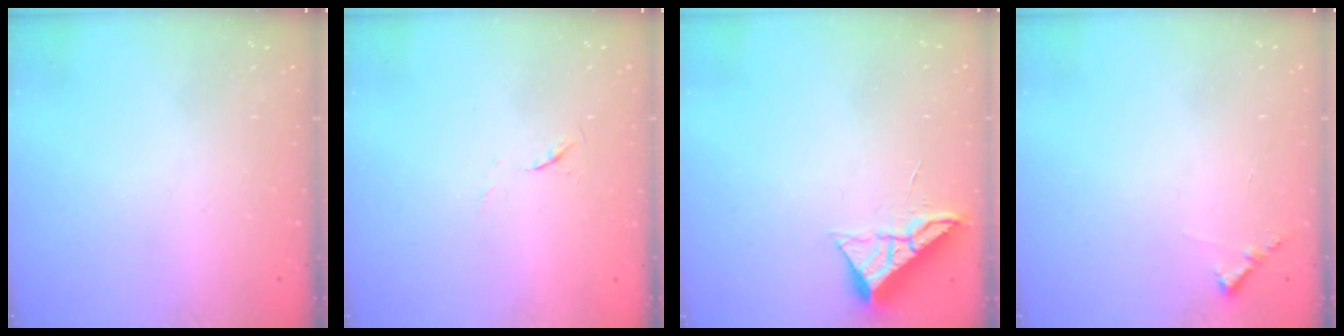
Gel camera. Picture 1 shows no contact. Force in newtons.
{"total": 4.0, "press": 4.0, "slide": 0.6}
{"total": 6.5, "press": 6.5, "slide": 0.1}
{"total": 5.8, "press": 5.8, "slide": 0.4}